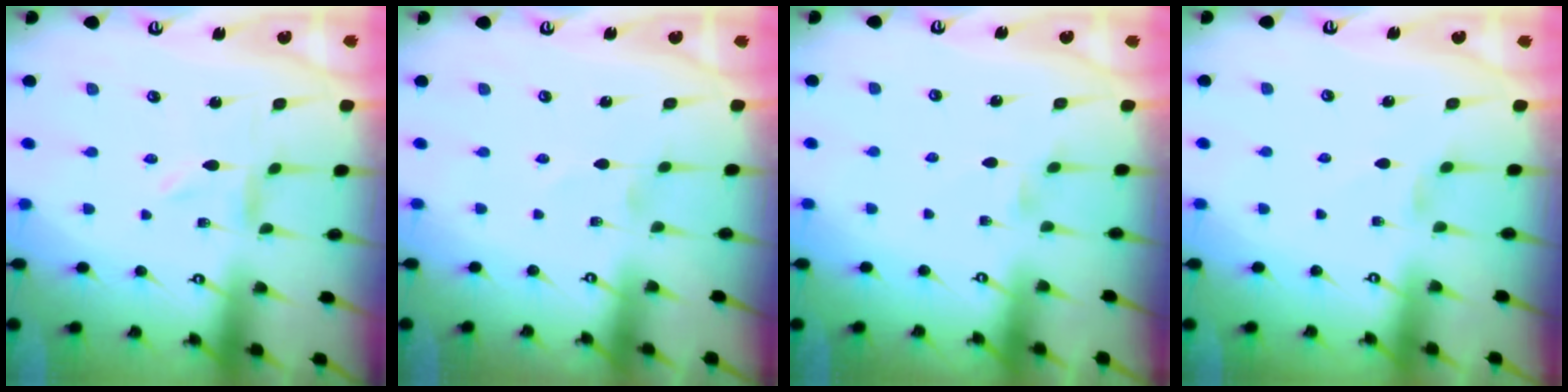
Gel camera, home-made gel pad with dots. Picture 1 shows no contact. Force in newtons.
{"total": 0.0}
{"total": 0.9, "press": 0.8, "slide": 0.3}
{"total": 1.8, "press": 1.7, "slide": 0.5}